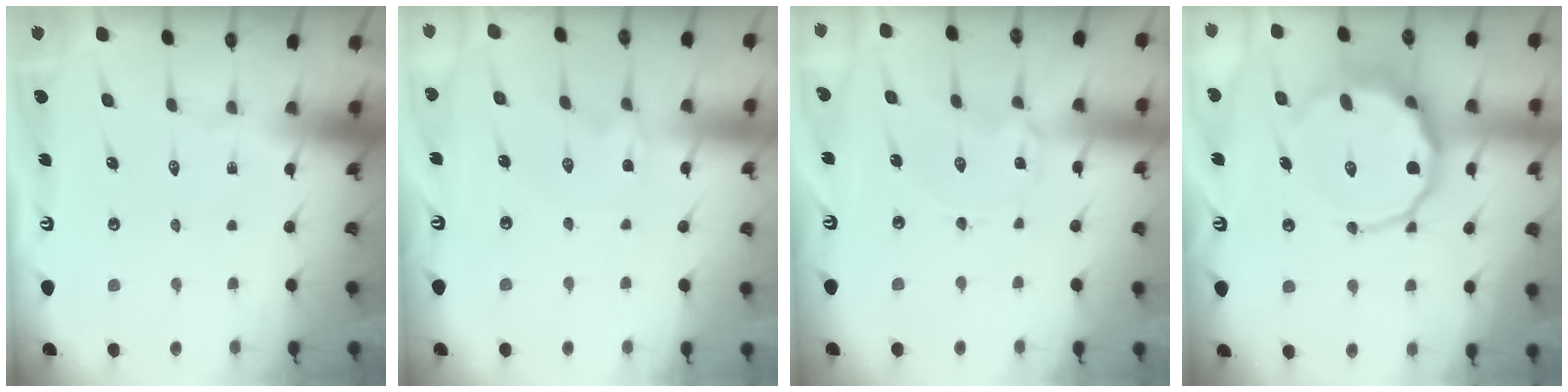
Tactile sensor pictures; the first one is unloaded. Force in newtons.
{"total": 0.0}
{"total": 1.2, "press": 1.2, "slide": 0.2}
{"total": 12.1, "press": 11.7, "slide": 3.0}